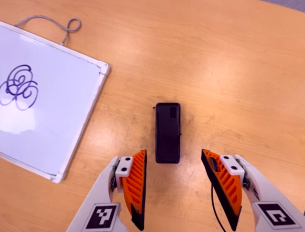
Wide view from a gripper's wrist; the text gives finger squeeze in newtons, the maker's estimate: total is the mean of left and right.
{"total": 0.0}